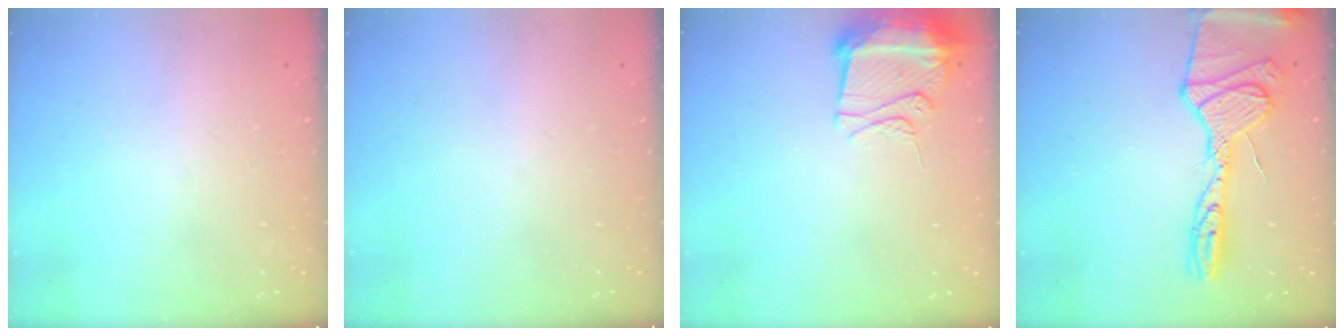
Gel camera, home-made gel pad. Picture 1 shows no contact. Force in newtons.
{"total": 0.0}
{"total": 10.8, "press": 10.7, "slide": 1.1}
{"total": 18.9, "press": 18.8, "slide": 1.9}